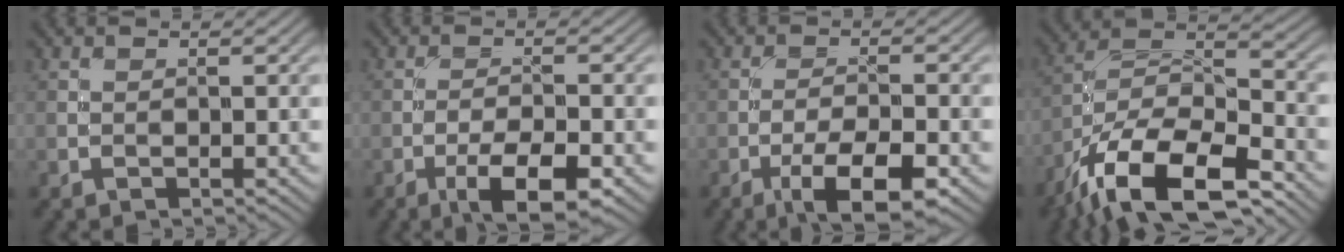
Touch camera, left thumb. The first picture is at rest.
{"total": 7.0, "force": [-3.8, 2.1, 5.5], "torque": [-0.094, -0.001, -0.063]}
{"total": 8.0, "force": [-4.5, 2.4, 6.1], "torque": [-0.104, -0.002, -0.074]}
{"total": 15.9, "force": [-10.7, 6.0, 10.1], "torque": [-0.218, -0.020, -0.194]}